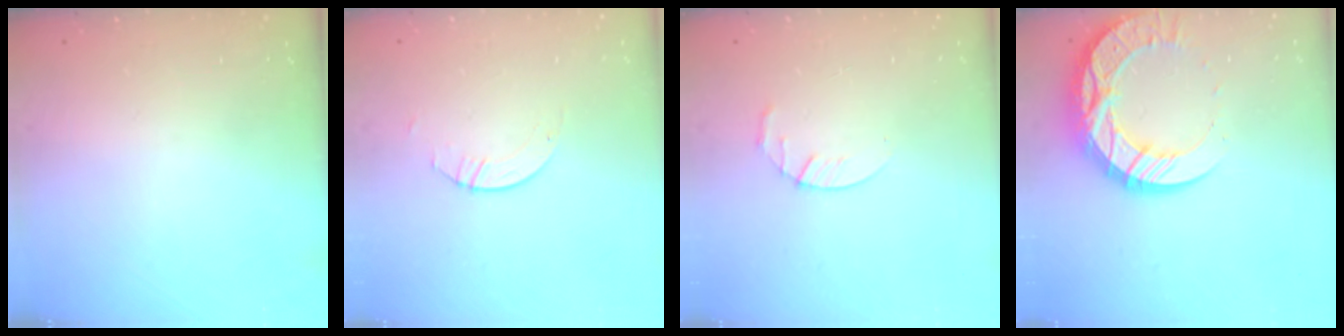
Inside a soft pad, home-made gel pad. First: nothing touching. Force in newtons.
{"total": 1.1, "press": 1.1, "slide": 0.1}
{"total": 3.0, "press": 2.9, "slide": 0.5}
{"total": 21.4, "press": 21.3, "slide": 1.8}